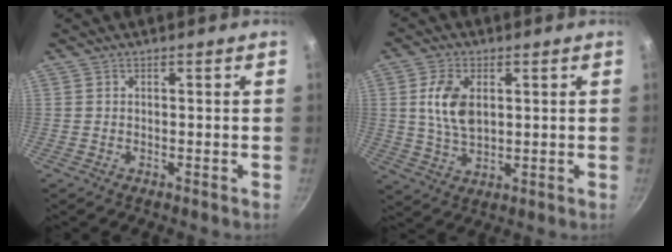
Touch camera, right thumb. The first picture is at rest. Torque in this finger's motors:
{"motor_torque": [0.36, 0.17, 1.11, -0.68, 0.08]}